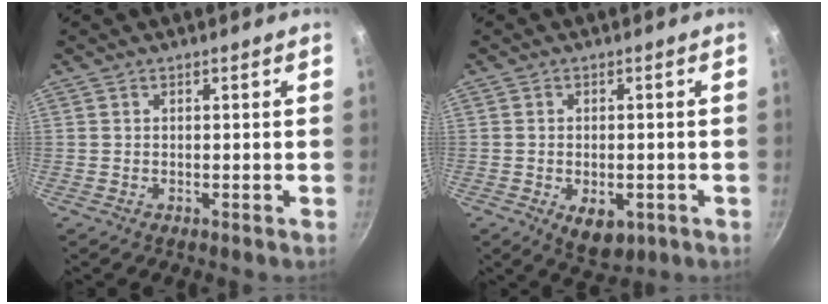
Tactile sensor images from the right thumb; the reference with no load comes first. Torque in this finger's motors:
{"motor_torque": [-0.14, 0.27, 0.09, 0.28, -0.02]}